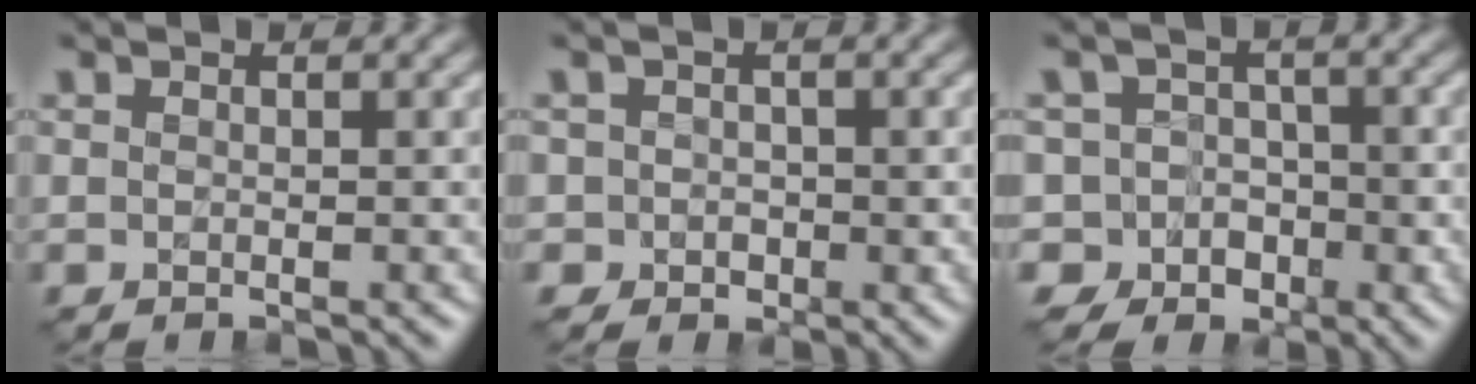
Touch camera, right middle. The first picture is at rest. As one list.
[{"total": 1.9, "force": [-0.4, 1.7, 0.6], "torque": [-0.003, 0.001, -0.009]}, {"total": 6.1, "force": [-2.7, 5.1, 1.7], "torque": [0.000, 0.026, -0.080]}]